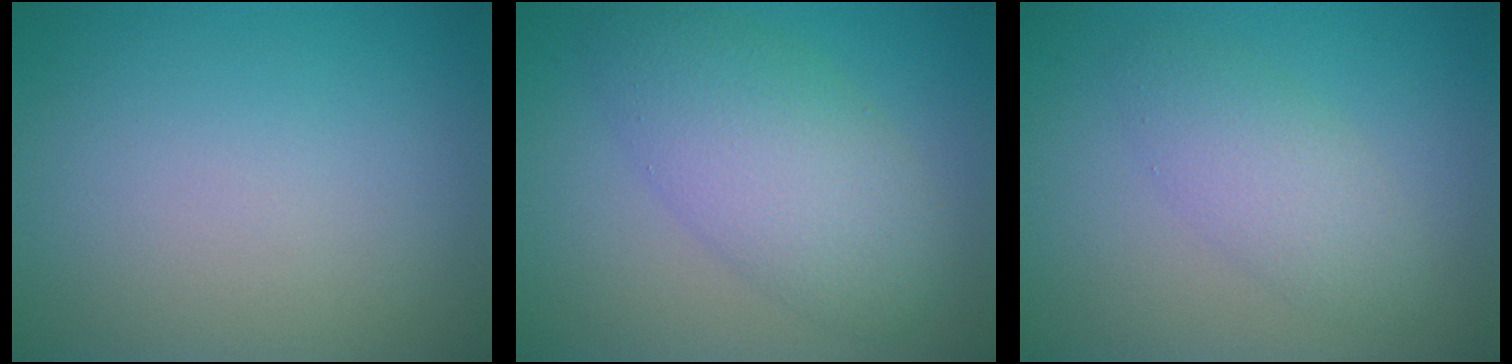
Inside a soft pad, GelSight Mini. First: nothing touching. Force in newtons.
{"total": 6.2, "press": 6.2, "slide": 0.2}
{"total": 3.0, "press": 3.0, "slide": 0.1}